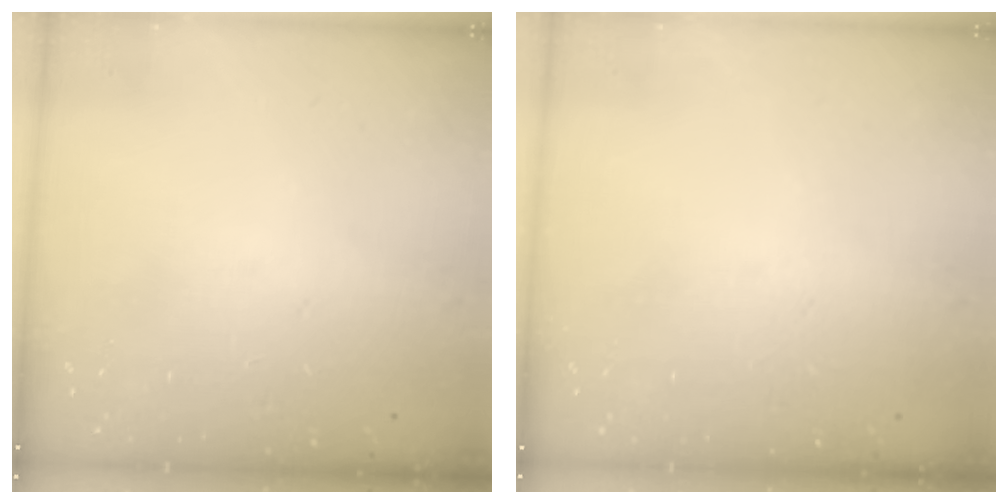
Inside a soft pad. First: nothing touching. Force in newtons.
{"total": 0.0}